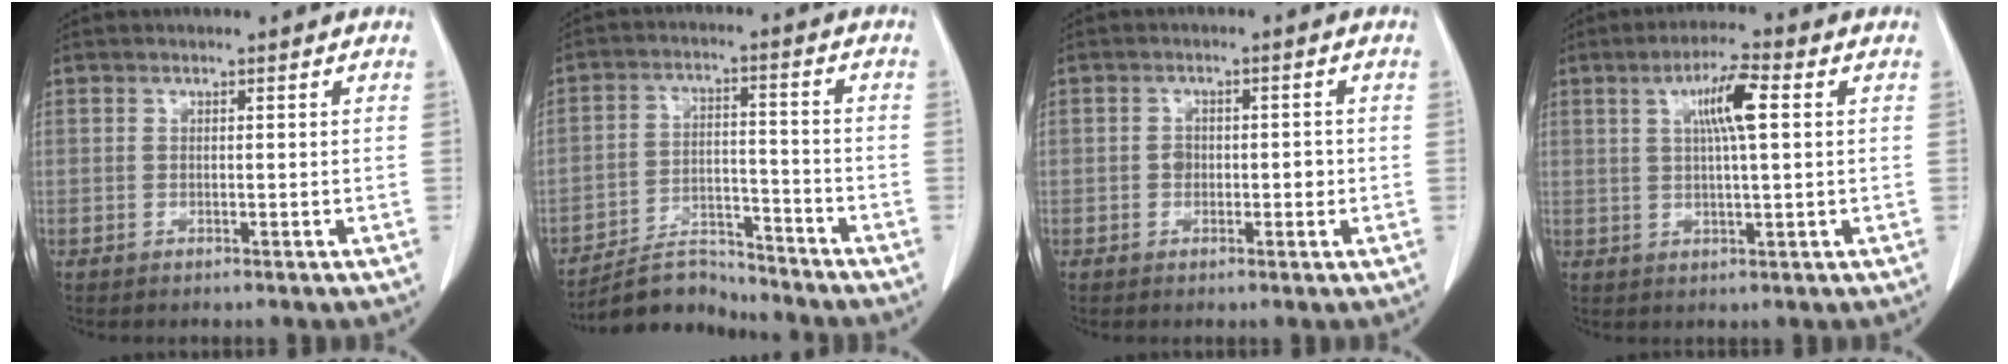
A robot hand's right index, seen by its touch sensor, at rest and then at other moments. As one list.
[{"total": 7.3, "force": [-7.2, 1.4, 0.0], "torque": [0.001, 0.011, -0.126]}, {"total": 2.6, "force": [-0.4, 1.8, 1.8], "torque": [-0.024, 0.007, -0.005]}, {"total": 6.5, "force": [1.8, 0.6, 6.2], "torque": [-0.111, 0.008, 0.031]}]